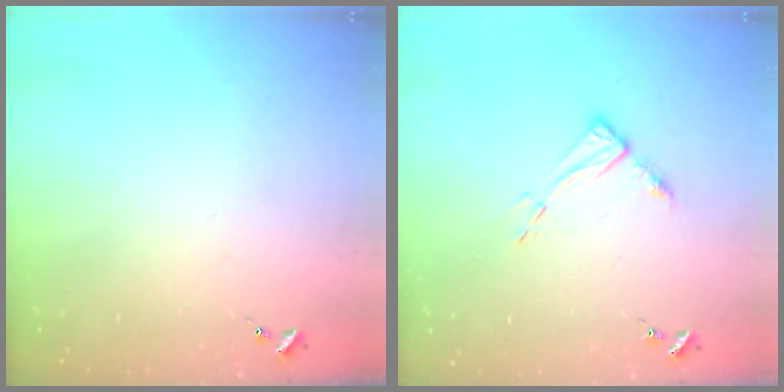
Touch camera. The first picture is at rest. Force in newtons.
{"total": 7.7, "press": 7.7, "slide": 0.6}